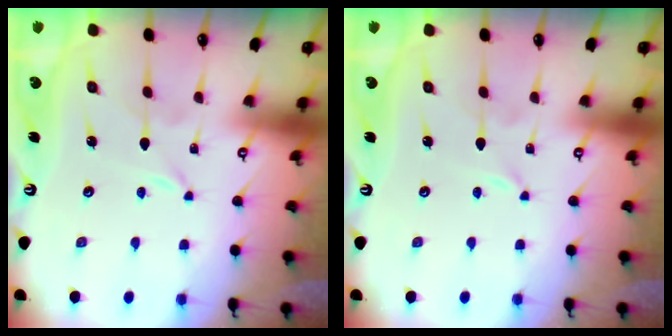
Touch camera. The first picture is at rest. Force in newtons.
{"total": 0.0}